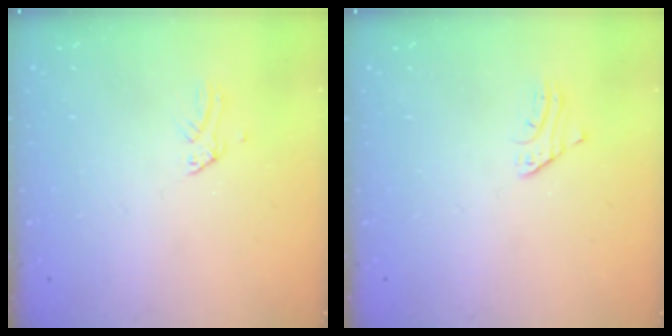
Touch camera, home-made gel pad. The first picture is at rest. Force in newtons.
{"total": 1.9, "press": 1.9, "slide": 0.2}